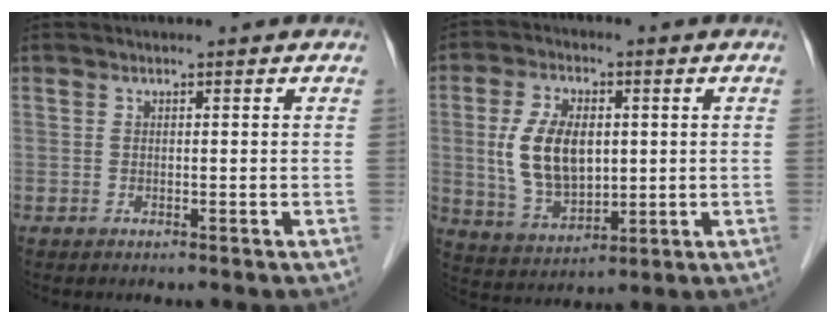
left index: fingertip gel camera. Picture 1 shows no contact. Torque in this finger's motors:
{"motor_torque": [1.77, -0.37, 0.73, 0.19]}